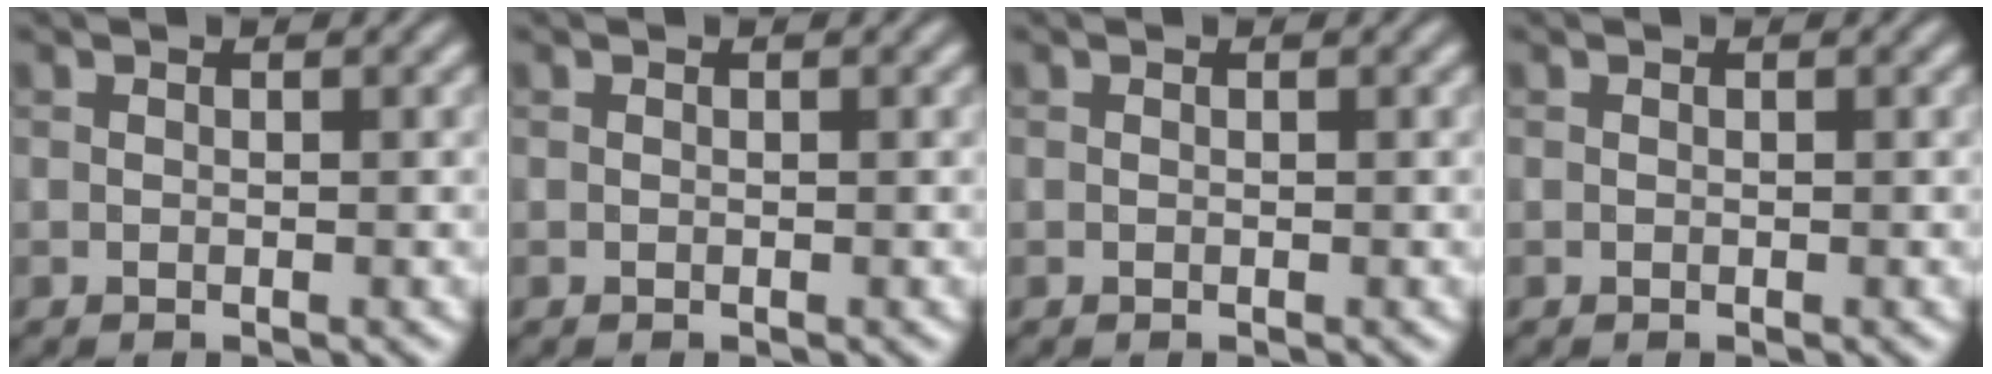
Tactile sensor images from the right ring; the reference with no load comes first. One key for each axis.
{"total": 0.0}
{"total": 0.0}
{"total": 0.0}